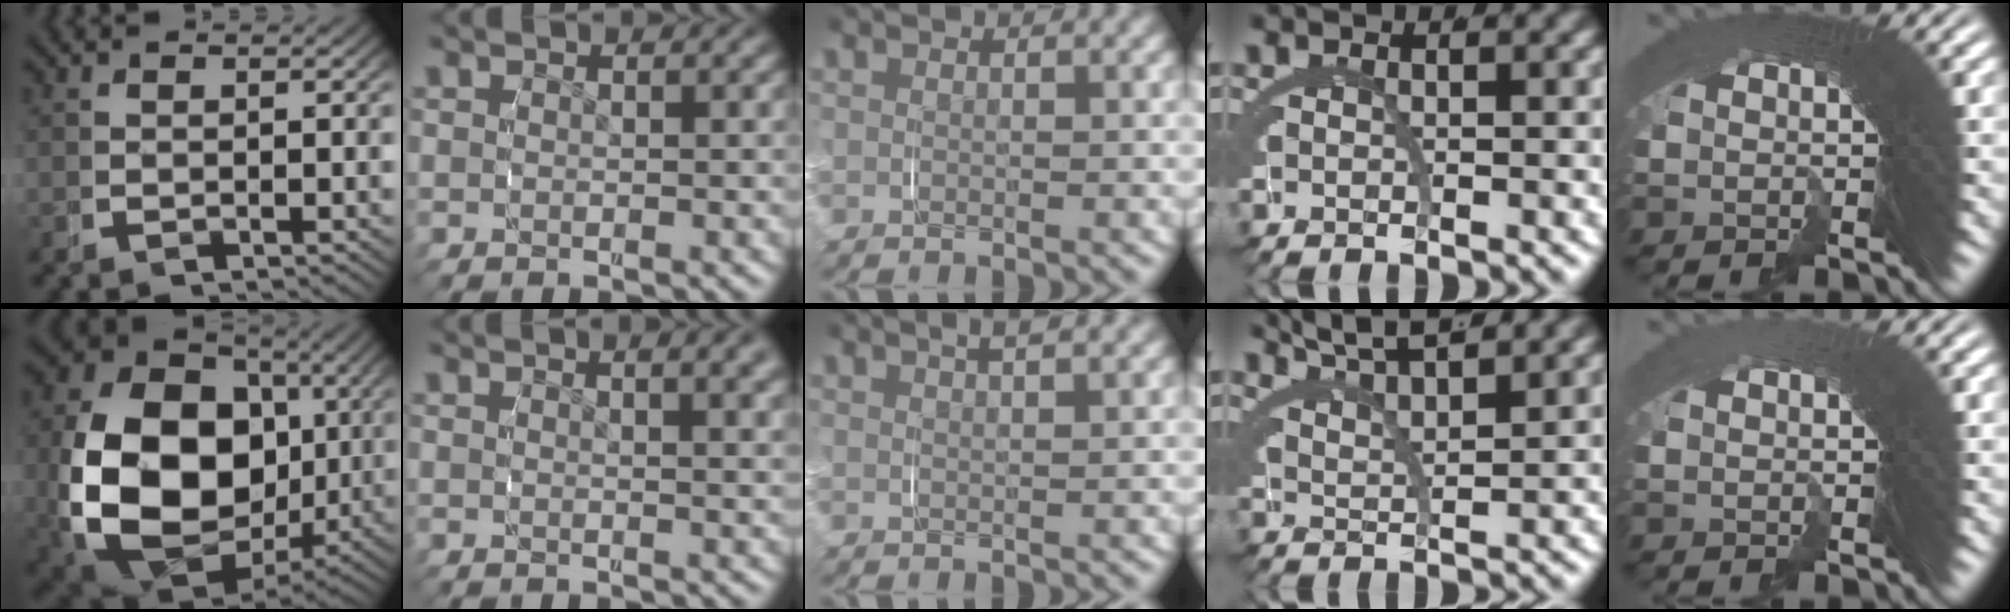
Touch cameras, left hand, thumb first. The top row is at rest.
{"thumb": {"total": 22.7, "force": [-2.0, 16.3, 15.8], "torque": [-0.332, -0.090, 0.008]}, "index": {"total": 2.9, "force": [1.8, 0.3, 2.2], "torque": [-0.025, 0.006, 0.026]}, "middle": {"total": 2.8, "force": [2.1, 0.5, 1.9], "torque": [-0.025, 0.011, 0.030]}, "ring": {"total": 5.2, "force": [4.8, -1.3, 1.5], "torque": [-0.016, 0.011, 0.085]}, "little": {"total": 1.9, "force": [-0.6, -0.9, -1.6], "torque": [0.026, -0.004, -0.010]}}